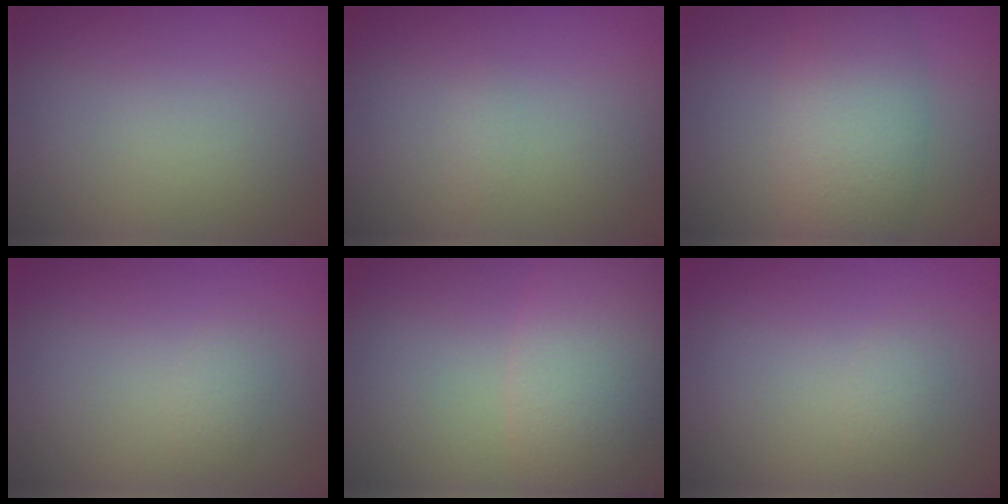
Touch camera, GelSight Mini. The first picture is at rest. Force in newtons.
{"total": 0.6, "press": 0.6, "slide": 0.1}
{"total": 6.2, "press": 6.2, "slide": 0.4}
{"total": 1.1, "press": 1.1, "slide": 0.0}
{"total": 8.3, "press": 8.2, "slide": 0.4}
{"total": 1.1, "press": 1.1, "slide": 0.0}